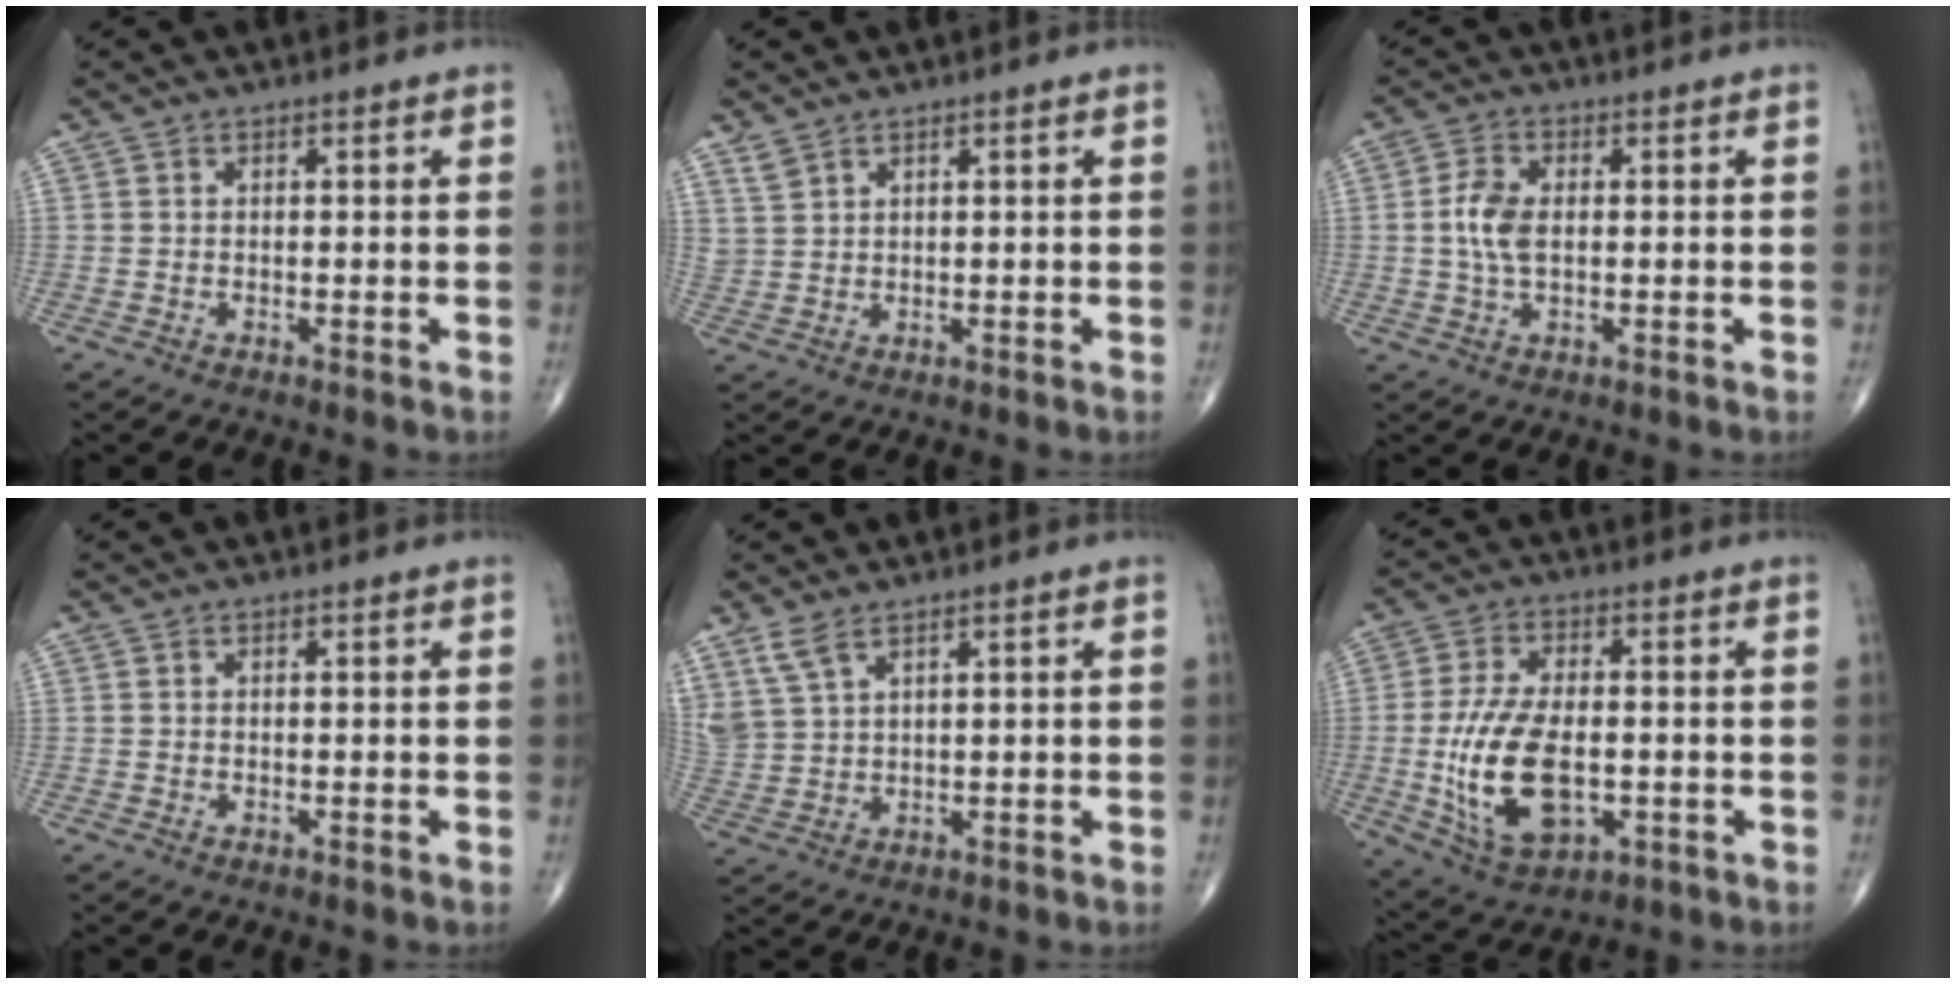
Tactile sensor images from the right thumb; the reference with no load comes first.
{"total": 2.6, "force": [2.1, 1.0, 1.0], "torque": [-0.017, -0.007, 0.050]}
{"total": 5.7, "force": [0.3, 3.1, 4.7], "torque": [-0.103, 0.004, 0.002]}
{"total": 0.0}
{"total": 5.0, "force": [3.6, 1.8, 2.9], "torque": [-0.069, -0.009, 0.085]}
{"total": 16.0, "force": [-2.4, 8.6, 13.3], "torque": [-0.250, -0.001, -0.030]}